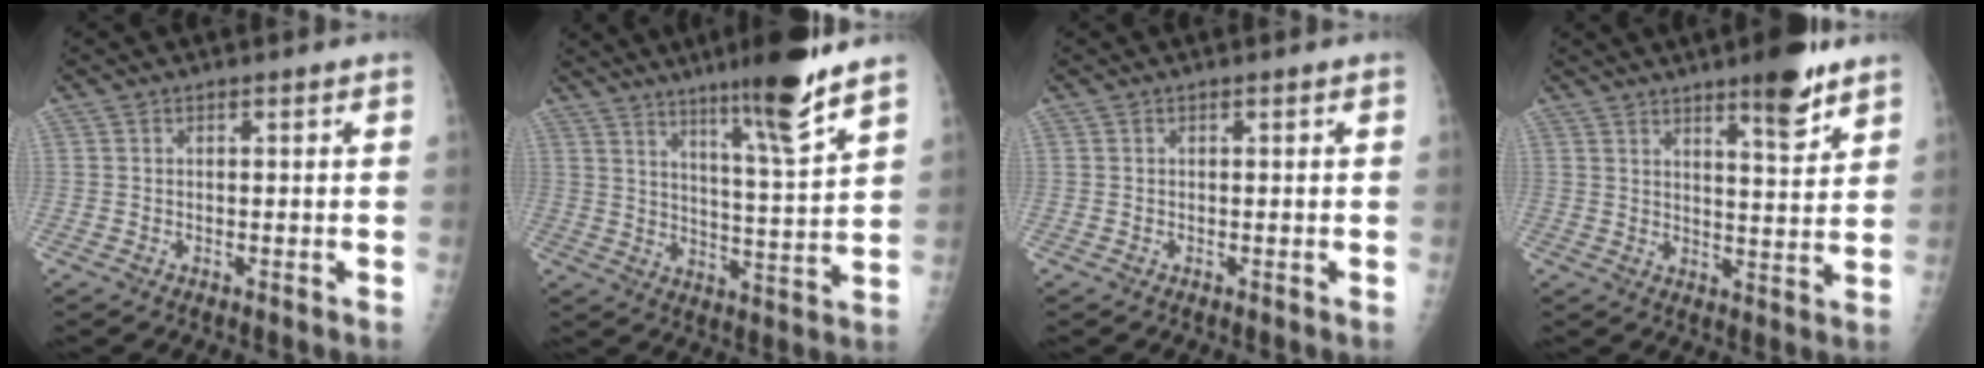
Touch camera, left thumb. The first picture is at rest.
{"total": 13.3, "force": [9.2, 0.2, 9.6], "torque": [-0.147, -0.063, 0.147]}
{"total": 0.0}
{"total": 9.0, "force": [6.1, 1.9, 6.3], "torque": [-0.076, -0.040, 0.088]}